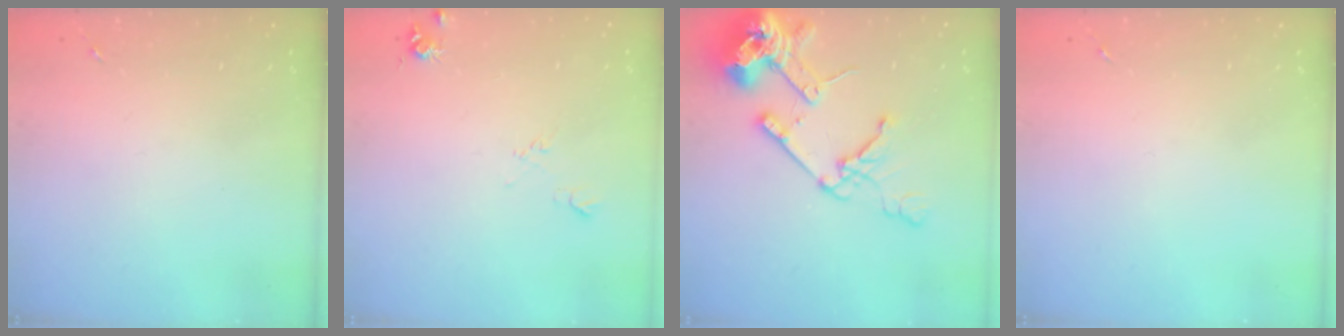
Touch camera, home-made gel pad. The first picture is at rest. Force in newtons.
{"total": 8.2, "press": 8.2, "slide": 0.8}
{"total": 18.6, "press": 18.4, "slide": 2.4}
{"total": 0.0}